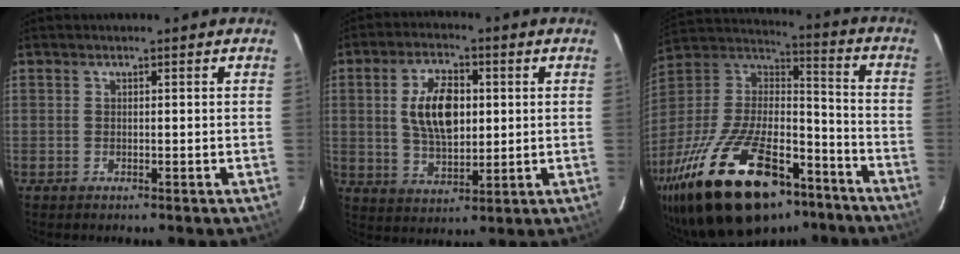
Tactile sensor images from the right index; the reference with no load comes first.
{"total": 10.8, "force": [1.6, 5.7, 9.0], "torque": [-0.168, 0.009, 0.035]}
{"total": 34.6, "force": [-22.5, 14.7, 21.9], "torque": [-0.430, -0.019, -0.349]}